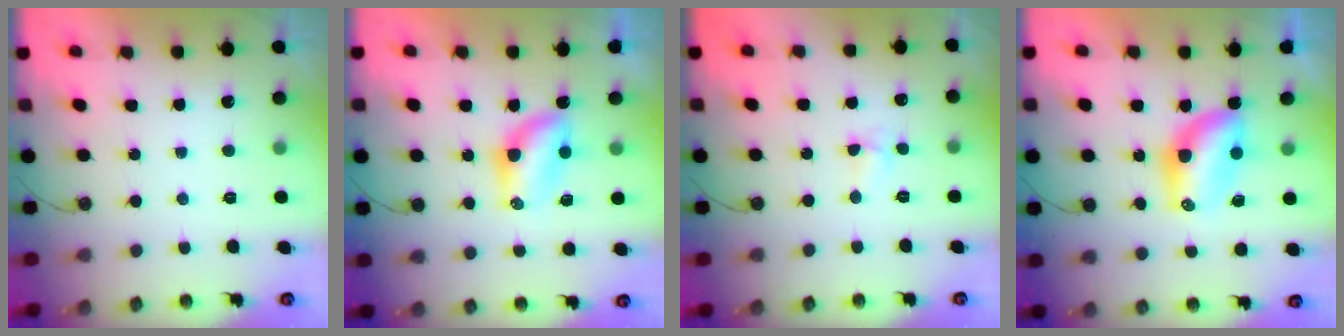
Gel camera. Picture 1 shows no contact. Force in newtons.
{"total": 8.2, "press": 7.3, "slide": 3.8}
{"total": 4.4, "press": 4.4, "slide": 0.6}
{"total": 7.3, "press": 7.3, "slide": 0.6}